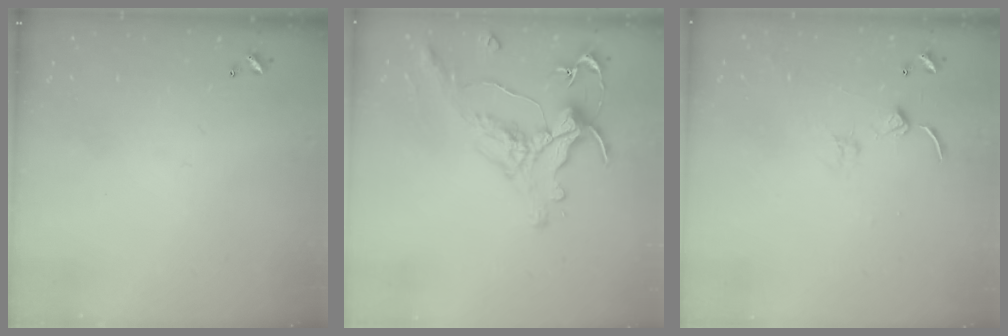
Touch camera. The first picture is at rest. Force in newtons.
{"total": 0.7, "press": 0.1, "slide": 0.7}
{"total": 1.4, "press": 1.3, "slide": 0.3}